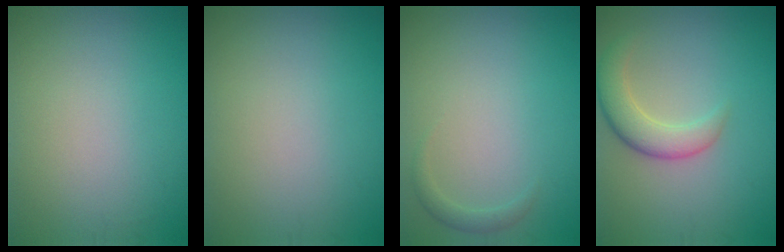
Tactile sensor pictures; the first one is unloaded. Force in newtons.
{"total": 0.0}
{"total": 1.1, "press": 1.1, "slide": 0.2}
{"total": 3.7, "press": 3.6, "slide": 0.4}